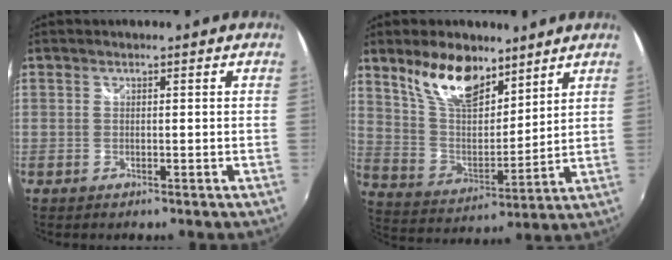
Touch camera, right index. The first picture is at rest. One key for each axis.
{"total": 14.0, "fx": 9.5, "fy": 6.4, "fz": 8.1, "tx": -0.152, "ty": 0.006, "tz": 0.184}